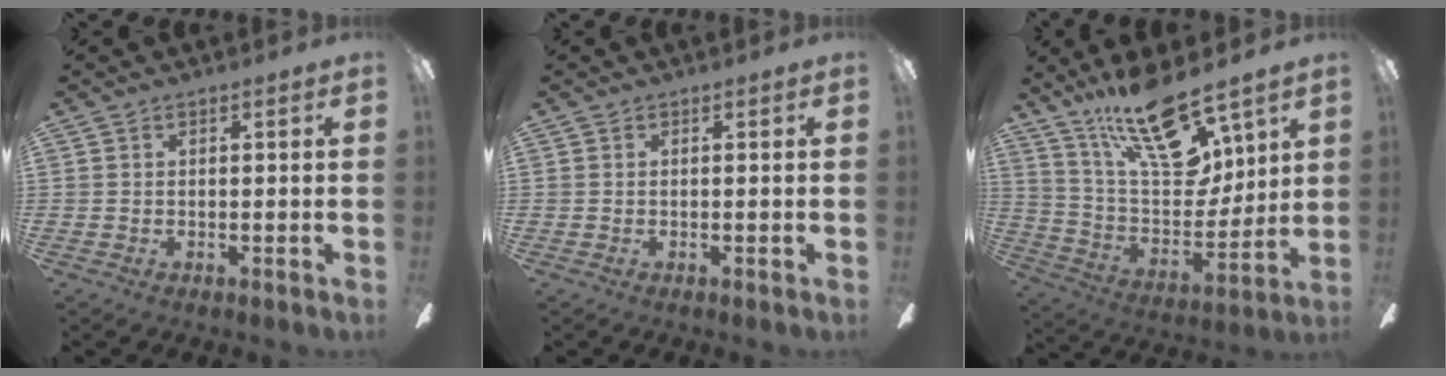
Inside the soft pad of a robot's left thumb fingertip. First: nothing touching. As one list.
[{"total": 0.0}, {"total": 21.9, "force": [15.3, 8.4, 13.2], "torque": [-0.239, -0.094, 0.267]}]